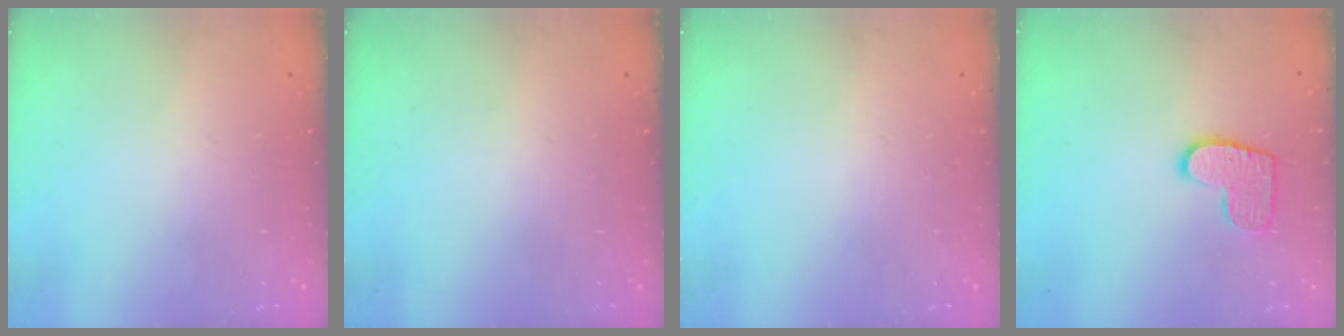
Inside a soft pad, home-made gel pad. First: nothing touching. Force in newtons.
{"total": 0.0}
{"total": 0.0}
{"total": 10.2, "press": 10.1, "slide": 0.5}